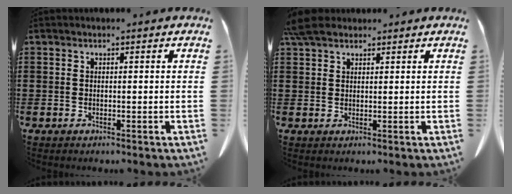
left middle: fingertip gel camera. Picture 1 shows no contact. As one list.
[{"total": 3.6, "force": [2.9, 1.4, 1.6], "torque": [-0.040, 0.003, 0.057]}]